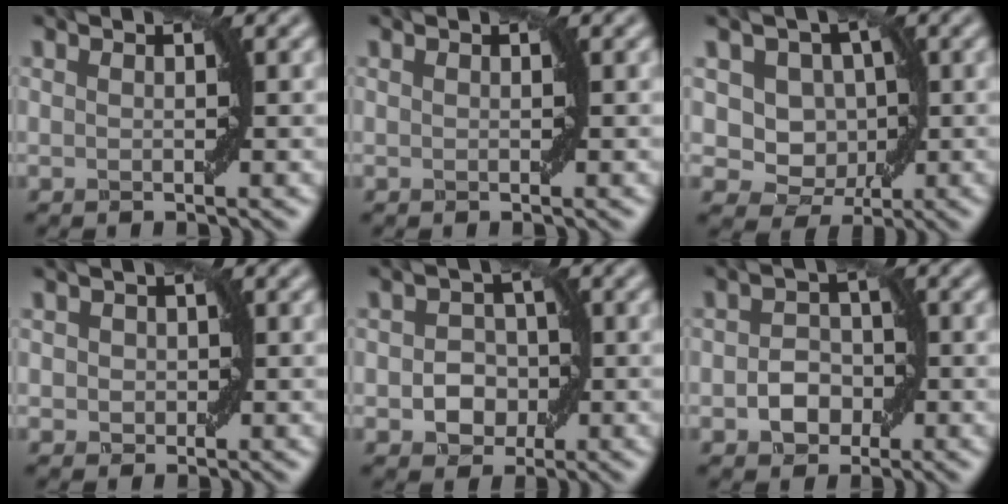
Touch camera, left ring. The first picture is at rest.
{"total": 0.0}
{"total": 6.3, "force": [1.5, 5.1, 3.3], "torque": [-0.025, 0.014, 0.006]}
{"total": 1.3, "force": [0.0, 1.2, 0.5], "torque": [-0.002, 0.001, -0.002]}
{"total": 3.1, "force": [-0.7, 2.5, 1.6], "torque": [-0.017, 0.002, -0.015]}
{"total": 2.9, "force": [-0.9, 2.2, 1.6], "torque": [-0.023, 0.004, -0.017]}